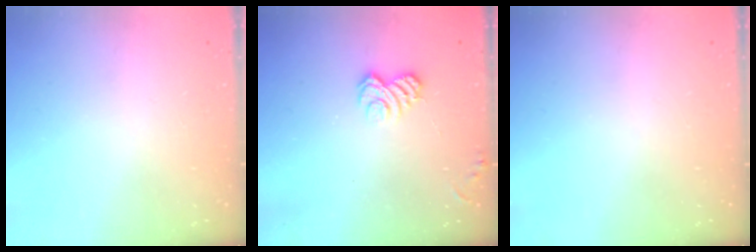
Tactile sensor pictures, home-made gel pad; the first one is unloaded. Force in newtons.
{"total": 4.7, "press": 4.5, "slide": 1.3}
{"total": 0.0}